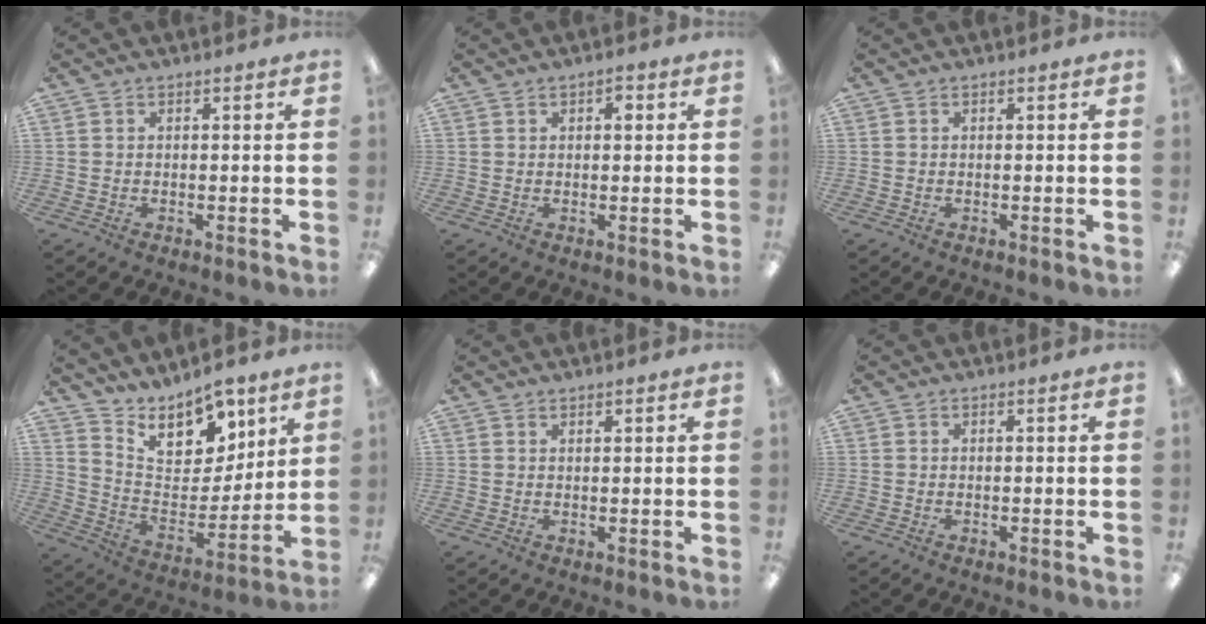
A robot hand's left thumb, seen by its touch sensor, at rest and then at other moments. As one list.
[{"total": 2.4, "force": [1.2, 1.3, 1.6], "torque": [-0.017, -0.002, 0.017]}, {"total": 0.0}, {"total": 14.1, "force": [11.4, 6.7, 4.8], "torque": [-0.084, -0.090, 0.212]}, {"total": 0.9, "force": [0.8, 0.1, 0.1], "torque": [-0.002, -0.001, 0.016]}, {"total": 0.0}]